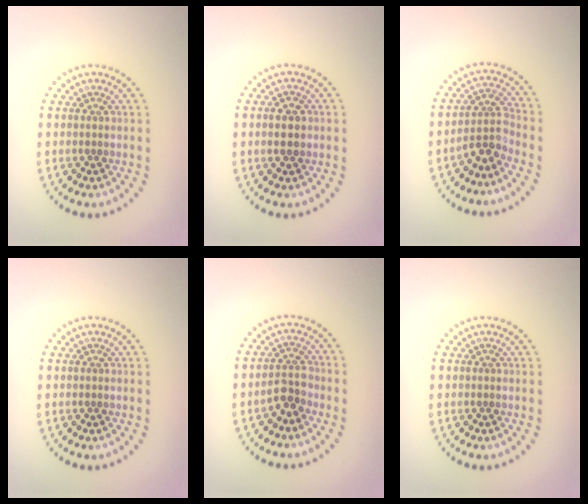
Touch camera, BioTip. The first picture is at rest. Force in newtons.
{"total": 2.5, "press": 2.5, "slide": 0.1}
{"total": 2.9, "press": 2.1, "slide": 2.0}
{"total": 0.0}
{"total": 2.6, "press": 2.4, "slide": 1.1}
{"total": 0.0}